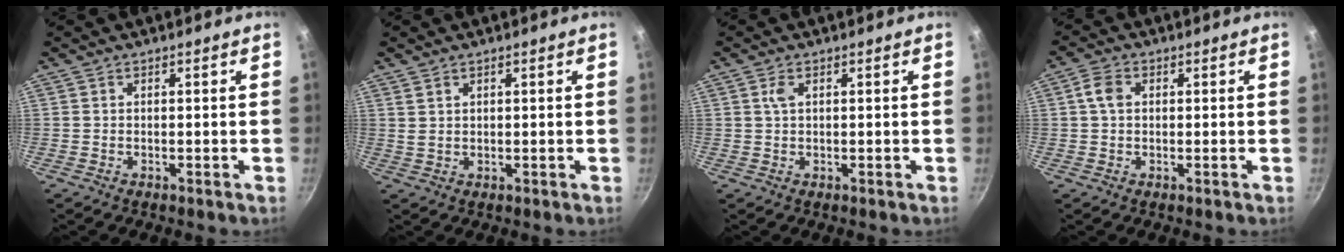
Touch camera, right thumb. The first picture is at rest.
{"total": 1.2, "force": [1.0, 0.6, 0.3], "torque": [-0.005, -0.006, 0.020]}
{"total": 1.7, "force": [0.6, 0.8, 1.4], "torque": [-0.029, -0.001, 0.012]}
{"total": 3.4, "force": [0.5, 2.5, 2.3], "torque": [-0.044, 0.006, 0.004]}